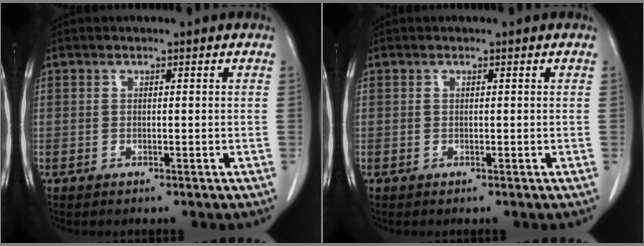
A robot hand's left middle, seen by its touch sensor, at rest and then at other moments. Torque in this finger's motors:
{"motor_torque": [-0.09, 0.03, 0.00, 0.00]}